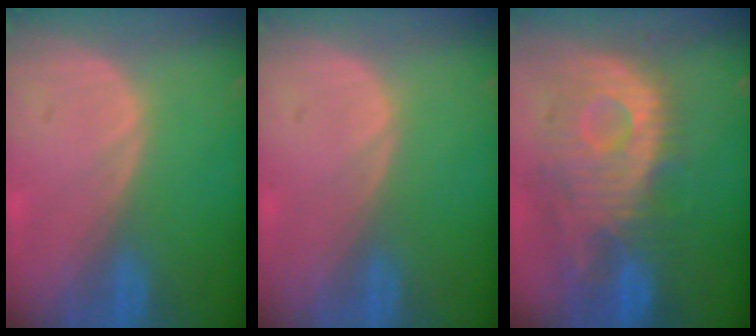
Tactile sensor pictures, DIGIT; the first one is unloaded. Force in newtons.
{"total": 0.0}
{"total": 11.6, "press": 10.5, "slide": 4.9}